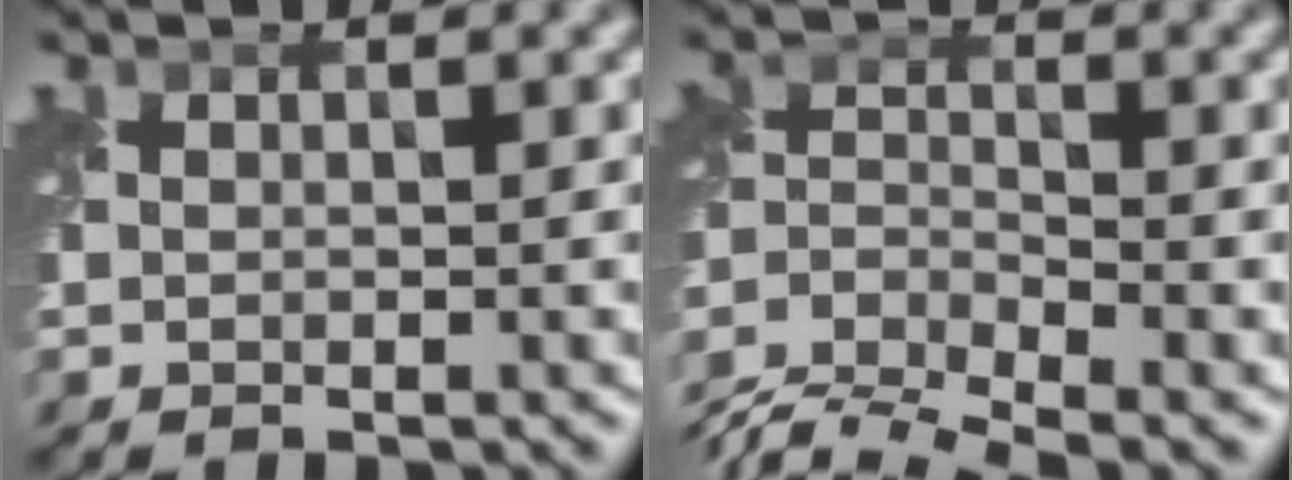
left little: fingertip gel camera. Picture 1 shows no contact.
{"total": 7.2, "force": [-6.0, 2.2, 3.2], "torque": [-0.061, -0.009, -0.119]}